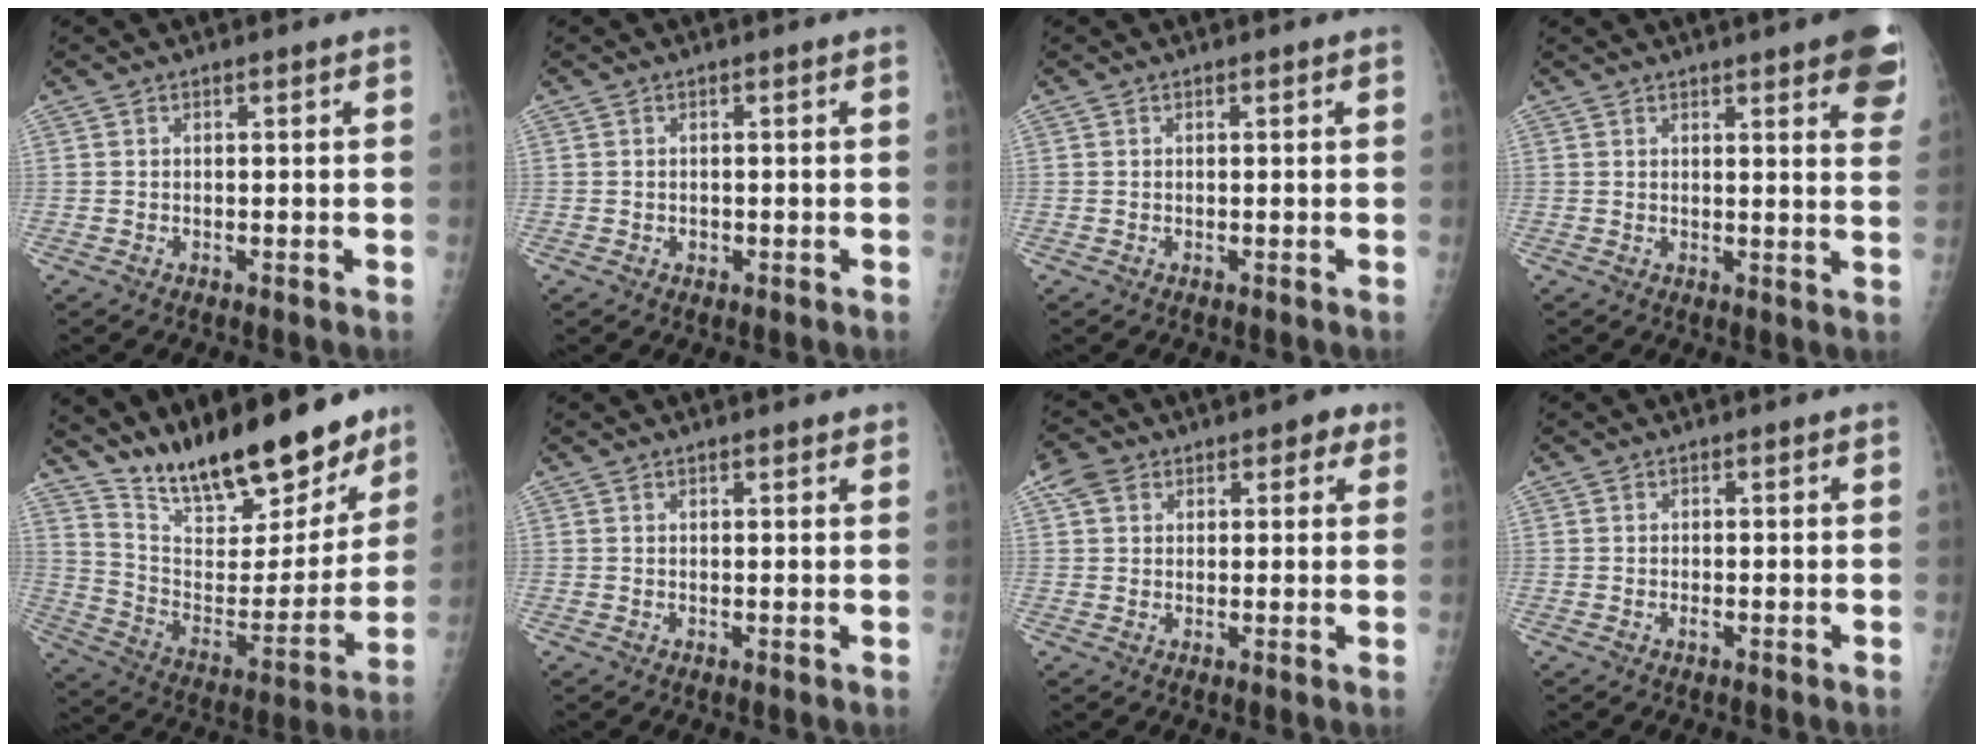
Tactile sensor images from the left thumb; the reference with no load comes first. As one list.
[{"total": 0.7, "force": [-0.2, 0.6, 0.4], "torque": [-0.002, 0.004, -0.001]}, {"total": 0.0}, {"total": 12.2, "force": [7.1, 2.5, 9.7], "torque": [-0.095, -0.022, 0.072]}, {"total": 24.0, "force": [19.3, 7.7, 11.9], "torque": [-0.149, -0.099, 0.318]}, {"total": 1.9, "force": [1.5, 0.4, 1.0], "torque": [-0.008, -0.002, 0.019]}, {"total": 7.5, "force": [3.9, 5.1, 3.9], "torque": [-0.032, 0.001, 0.061]}, {"total": 0.6, "force": [-0.1, 0.1, 0.6], "torque": [-0.010, 0.004, 0.000]}]